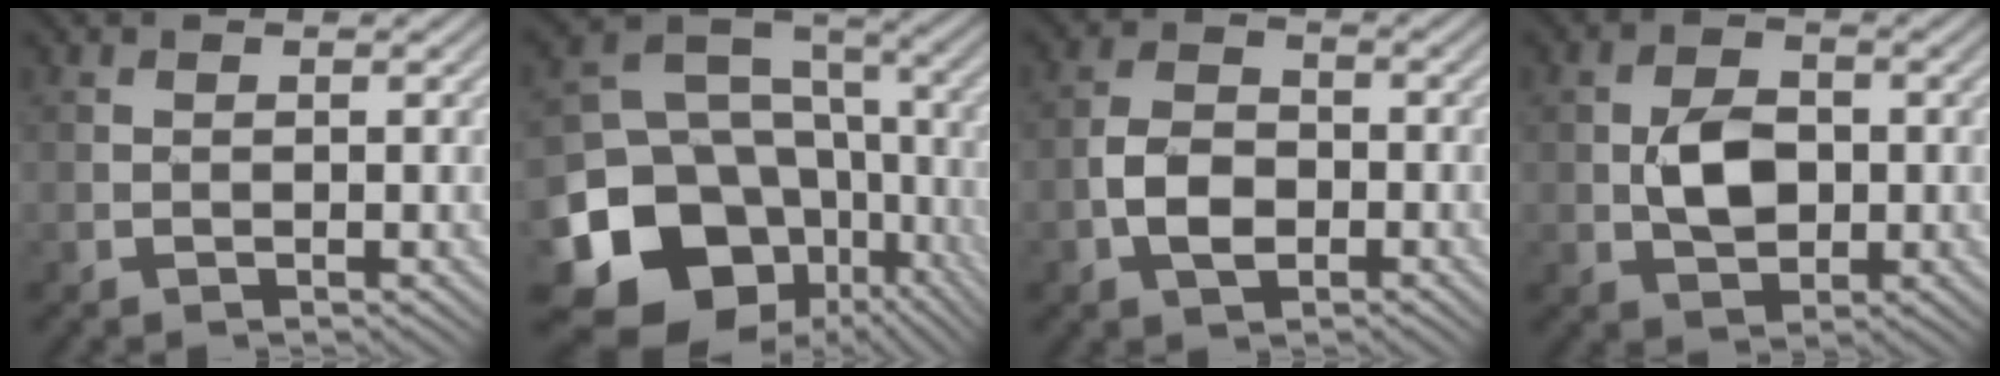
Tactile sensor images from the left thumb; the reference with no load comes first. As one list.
[{"total": 20.7, "force": [-8.0, 16.8, 9.0], "torque": [-0.204, -0.055, -0.111]}, {"total": 4.8, "force": [-1.8, 3.1, 3.2], "torque": [-0.064, 0.001, -0.039]}, {"total": 4.8, "force": [-0.2, 3.3, 3.5], "torque": [-0.069, -0.001, -0.007]}]